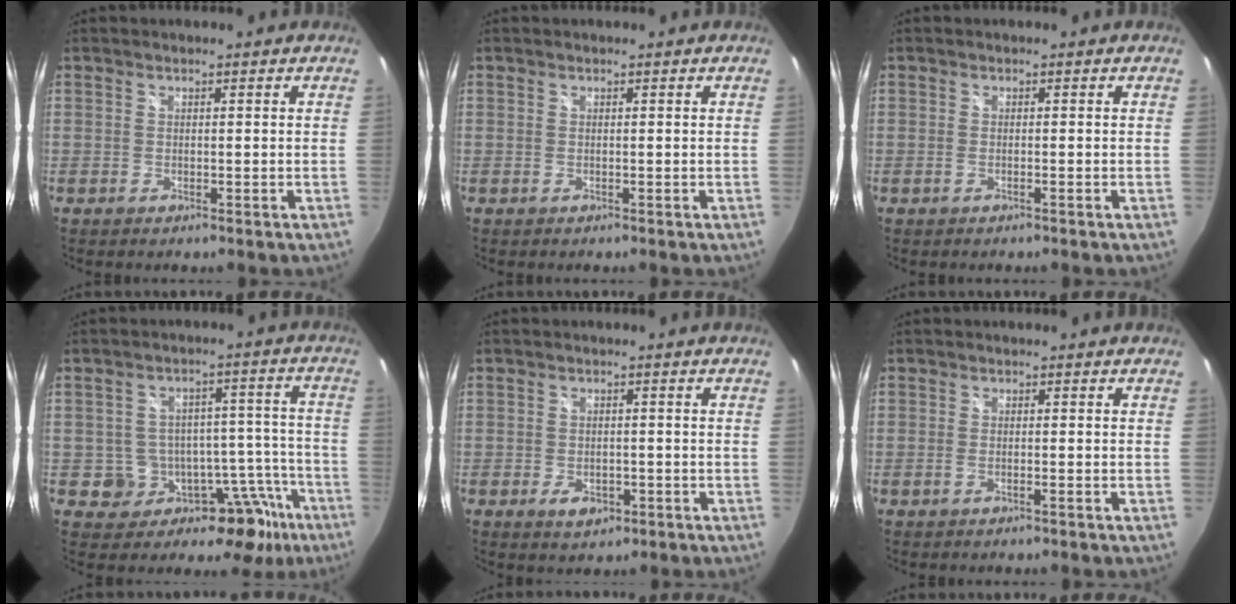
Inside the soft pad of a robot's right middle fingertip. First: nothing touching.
{"total": 0.0}
{"total": 0.6, "force": [-0.5, 0.1, 0.4], "torque": [-0.008, 0.001, -0.010]}
{"total": 14.8, "force": [-8.7, 9.9, 6.8], "torque": [-0.084, 0.028, -0.089]}
{"total": 3.9, "force": [-1.8, 2.4, 2.4], "torque": [-0.049, -0.006, -0.026]}
{"total": 1.1, "force": [-0.9, 0.1, 0.7], "torque": [-0.018, 0.002, -0.016]}